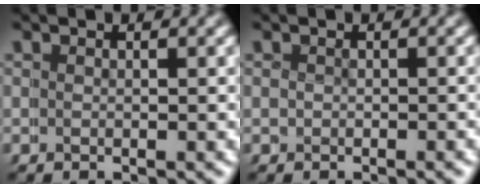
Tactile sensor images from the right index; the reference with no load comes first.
{"total": 0.6, "force": [0.3, 0.3, -0.4], "torque": [-0.003, -0.009, 0.005]}